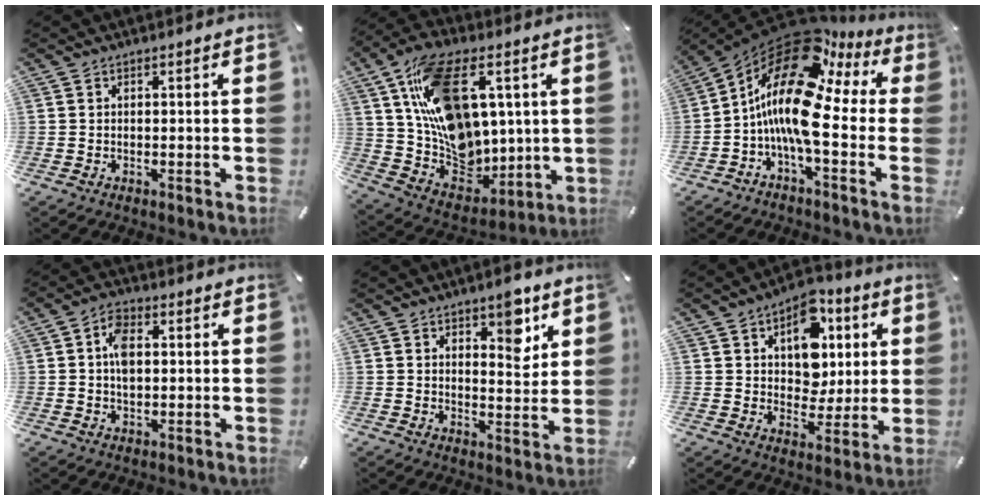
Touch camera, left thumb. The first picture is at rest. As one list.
[{"total": 21.8, "force": [7.8, 14.3, 14.5], "torque": [-0.269, -0.037, 0.145]}, {"total": 17.8, "force": [1.8, 7.2, 16.2], "torque": [-0.326, -0.035, 0.025]}, {"total": 6.1, "force": [0.8, 3.9, 4.6], "torque": [-0.084, 0.002, 0.009]}, {"total": 7.9, "force": [4.9, 4.1, 4.6], "torque": [-0.041, -0.030, 0.078]}, {"total": 13.0, "force": [4.5, 10.0, 6.9], "torque": [-0.088, -0.023, 0.081]}]